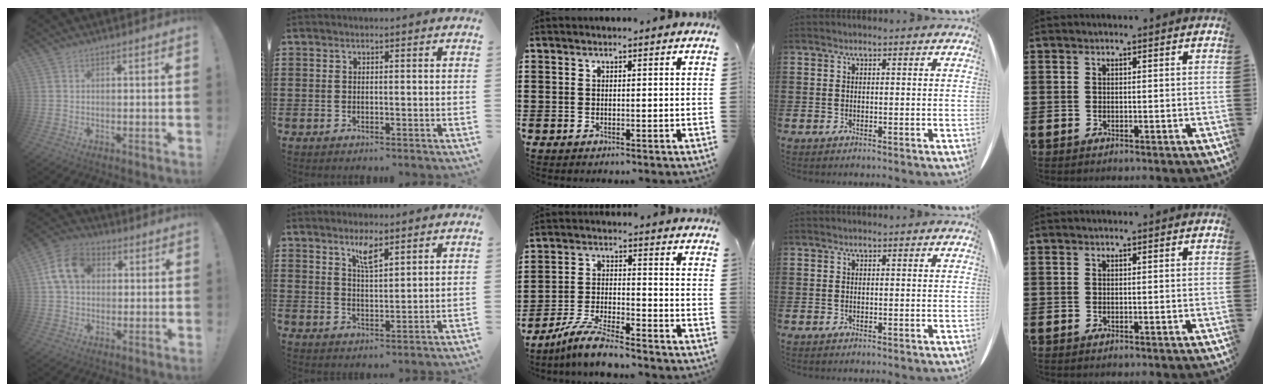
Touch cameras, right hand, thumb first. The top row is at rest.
{"thumb": {"total": 11.9, "force": [3.3, 9.0, 7.0], "torque": [-0.118, 0.008, 0.066]}, "index": {"total": 3.9, "force": [2.7, 0.9, 2.6], "torque": [-0.051, 0.001, 0.046]}, "middle": {"total": 6.5, "force": [-5.8, 0.4, 3.0], "torque": [-0.074, -0.007, -0.115]}}